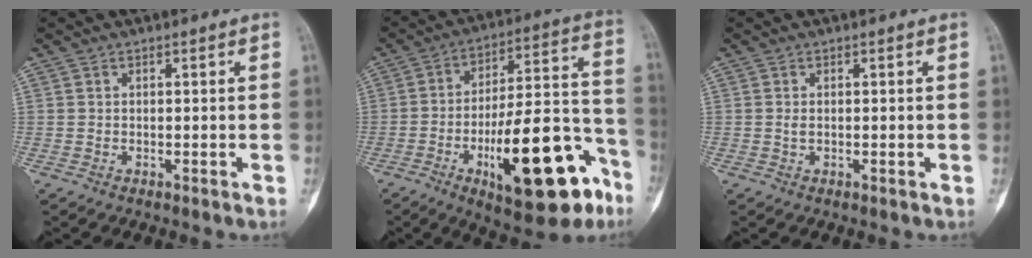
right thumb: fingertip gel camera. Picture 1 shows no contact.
{"total": 25.1, "force": [-11.1, 8.8, 20.7], "torque": [-0.277, 0.067, -0.155]}
{"total": 0.8, "force": [0.1, 0.4, 0.7], "torque": [-0.016, -0.002, 0.004]}